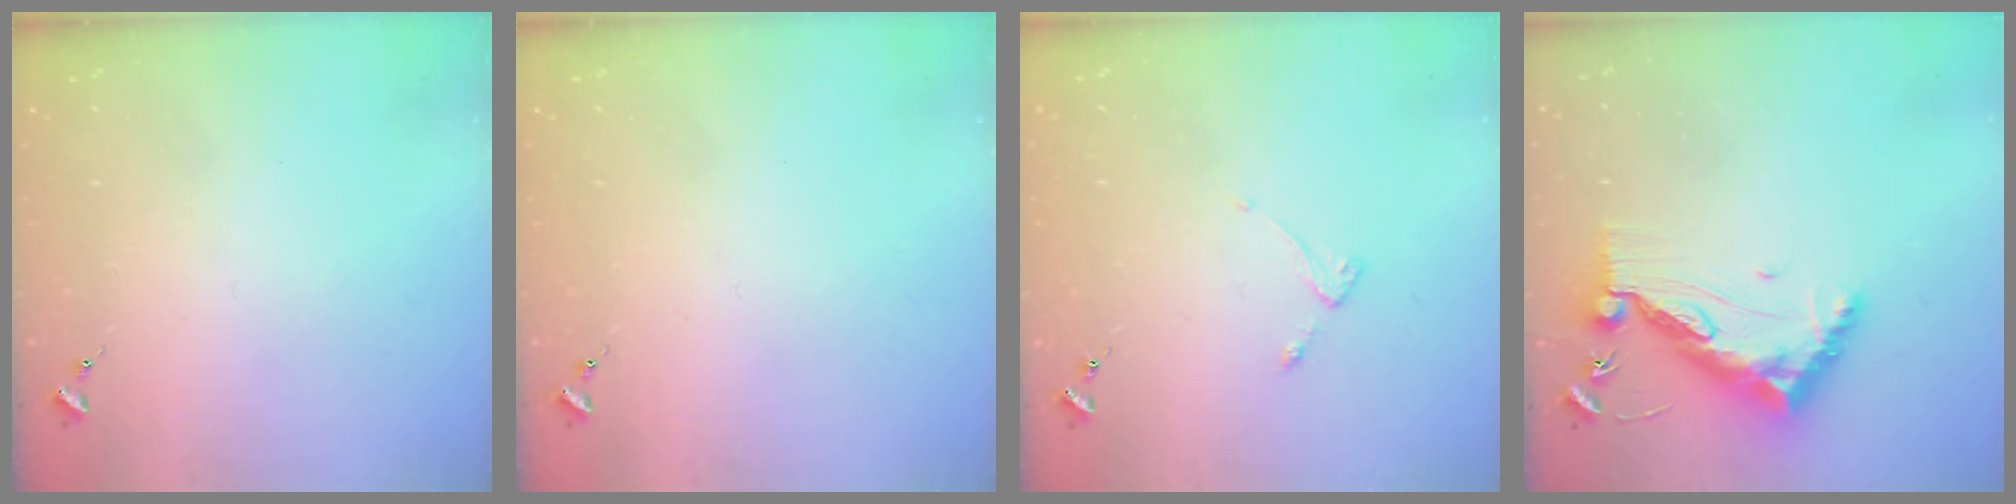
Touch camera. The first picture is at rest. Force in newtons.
{"total": 0.0}
{"total": 2.6, "press": 2.6, "slide": 0.5}
{"total": 13.4, "press": 13.3, "slide": 1.4}